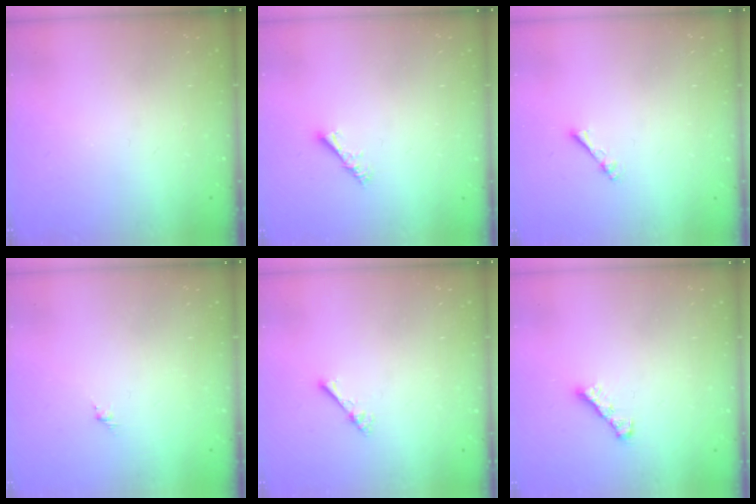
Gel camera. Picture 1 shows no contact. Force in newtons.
{"total": 3.6, "press": 3.5, "slide": 0.7}
{"total": 1.1, "press": 1.1, "slide": 0.2}
{"total": 1.3, "press": 1.2, "slide": 0.5}
{"total": 1.0, "press": 1.0, "slide": 0.3}
{"total": 1.9, "press": 1.8, "slide": 0.6}